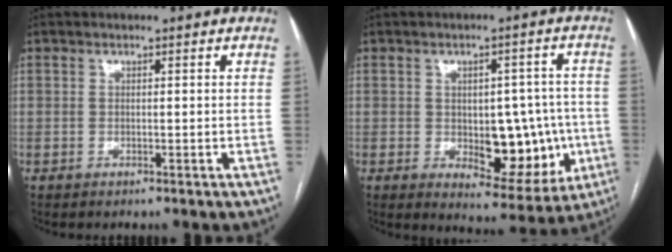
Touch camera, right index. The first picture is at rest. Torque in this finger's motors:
{"motor_torque": [1.18, -0.67, 0.27, 0.06]}